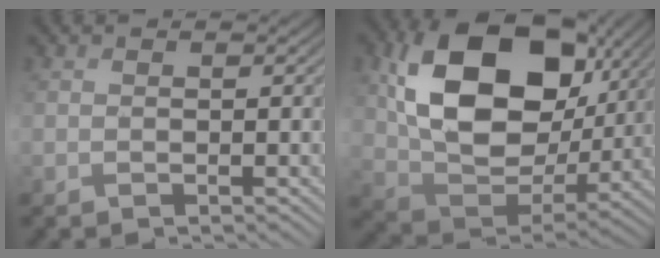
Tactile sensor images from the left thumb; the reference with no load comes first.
{"total": 17.0, "force": [4.9, 11.7, 11.3], "torque": [-0.240, 0.002, 0.094]}